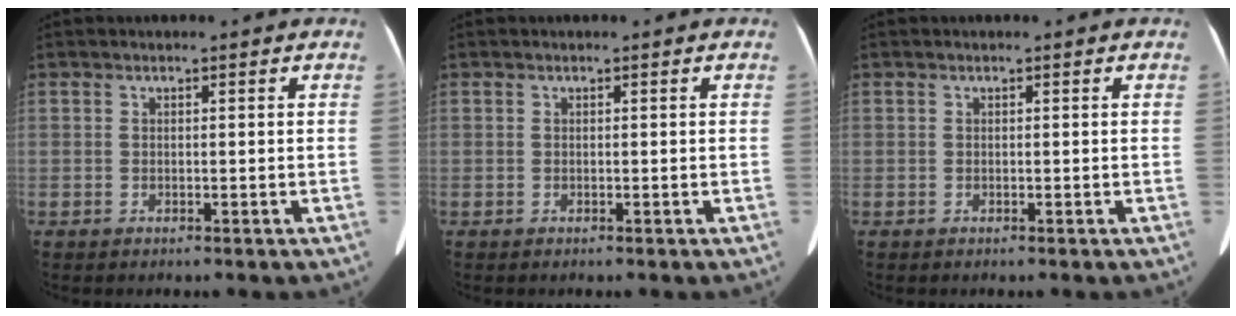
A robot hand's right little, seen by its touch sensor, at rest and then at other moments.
{"total": 0.0}
{"total": 0.0}